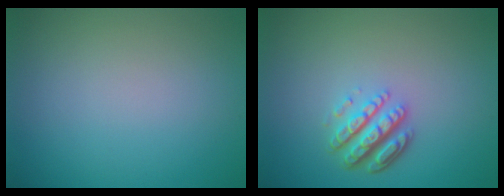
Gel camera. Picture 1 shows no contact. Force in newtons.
{"total": 4.4, "press": 3.2, "slide": 3.0}